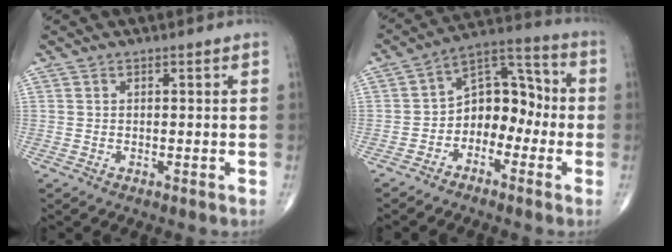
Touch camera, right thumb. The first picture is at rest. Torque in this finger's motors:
{"motor_torque": [-0.04, 0.17, 0.67, -0.14, 0.08]}